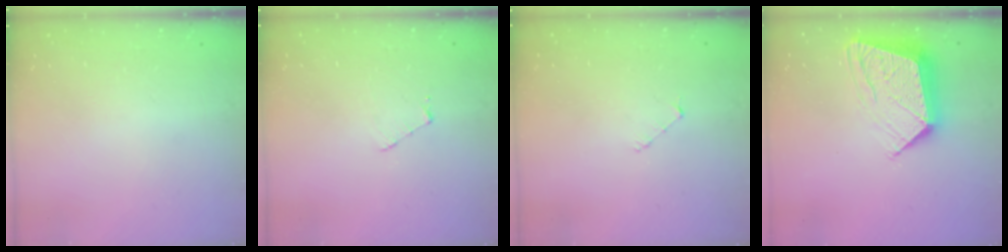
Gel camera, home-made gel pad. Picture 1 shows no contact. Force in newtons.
{"total": 3.8, "press": 3.8, "slide": 0.3}
{"total": 3.6, "press": 3.5, "slide": 0.3}
{"total": 13.6, "press": 13.5, "slide": 1.0}